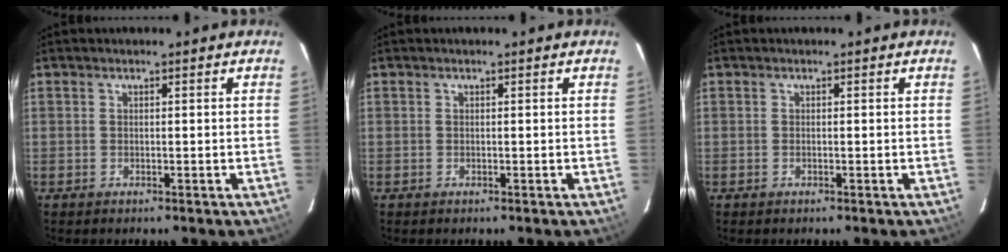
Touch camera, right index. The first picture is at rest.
{"total": 0.0}
{"total": 0.0}